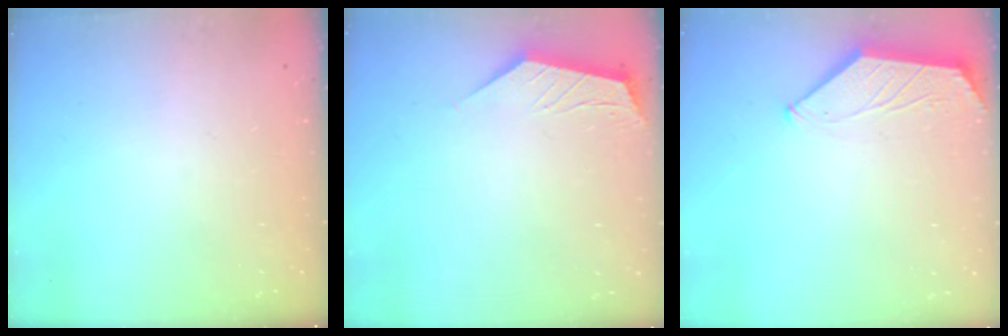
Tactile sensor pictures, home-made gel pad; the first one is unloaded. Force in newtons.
{"total": 2.0, "press": 2.0, "slide": 0.4}
{"total": 1.6, "press": 1.6, "slide": 0.2}